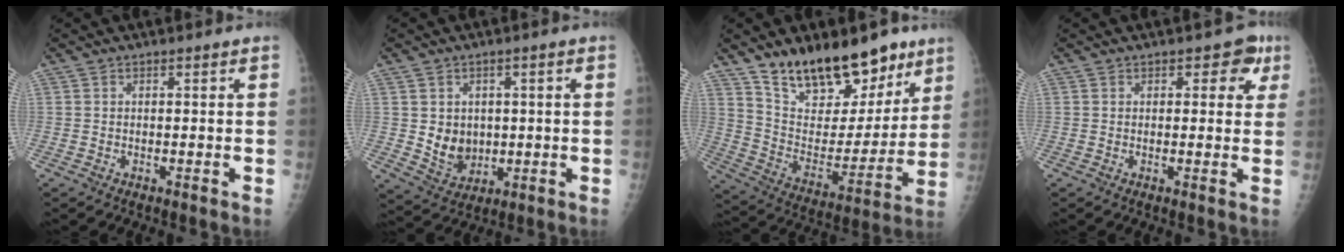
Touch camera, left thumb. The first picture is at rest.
{"total": 7.1, "force": [0.2, 5.9, 4.0], "torque": [-0.033, -0.008, 0.022]}
{"total": 21.3, "force": [14.9, 10.4, 11.1], "torque": [-0.129, -0.085, 0.252]}
{"total": 4.4, "force": [2.0, 2.7, 2.8], "torque": [0.004, -0.003, 0.014]}